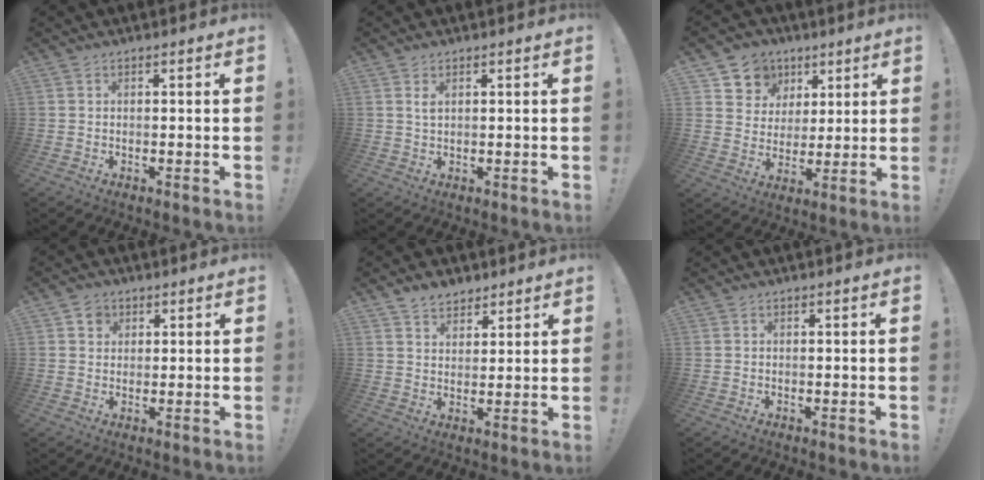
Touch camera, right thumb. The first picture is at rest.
{"total": 1.6, "force": [0.7, 0.7, 1.2], "torque": [-0.011, -0.007, 0.010]}
{"total": 9.0, "force": [4.1, 7.9, 1.5], "torque": [-0.023, -0.030, 0.085]}
{"total": 3.2, "force": [1.6, 2.7, 0.7], "torque": [-0.008, -0.005, 0.026]}
{"total": 5.7, "force": [4.5, 3.3, 1.0], "torque": [-0.018, -0.024, 0.086]}
{"total": 0.0}